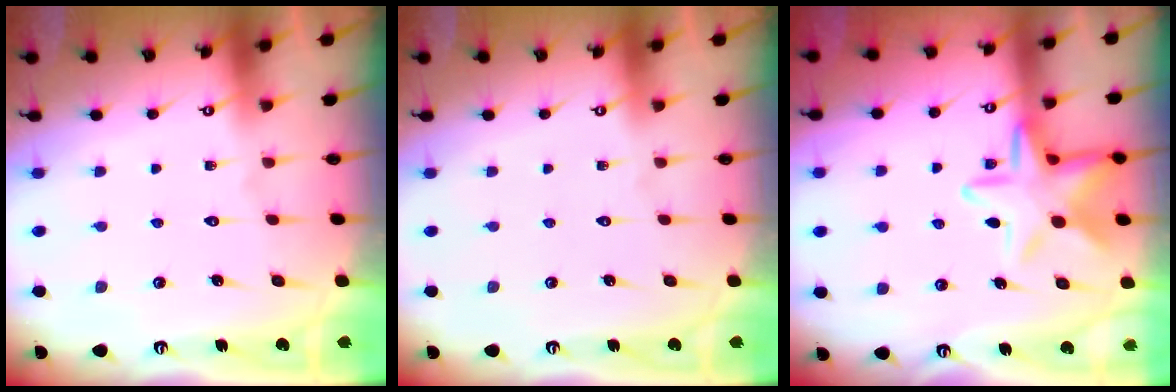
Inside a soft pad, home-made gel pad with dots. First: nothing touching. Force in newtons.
{"total": 0.0}
{"total": 12.8, "press": 12.7, "slide": 1.1}